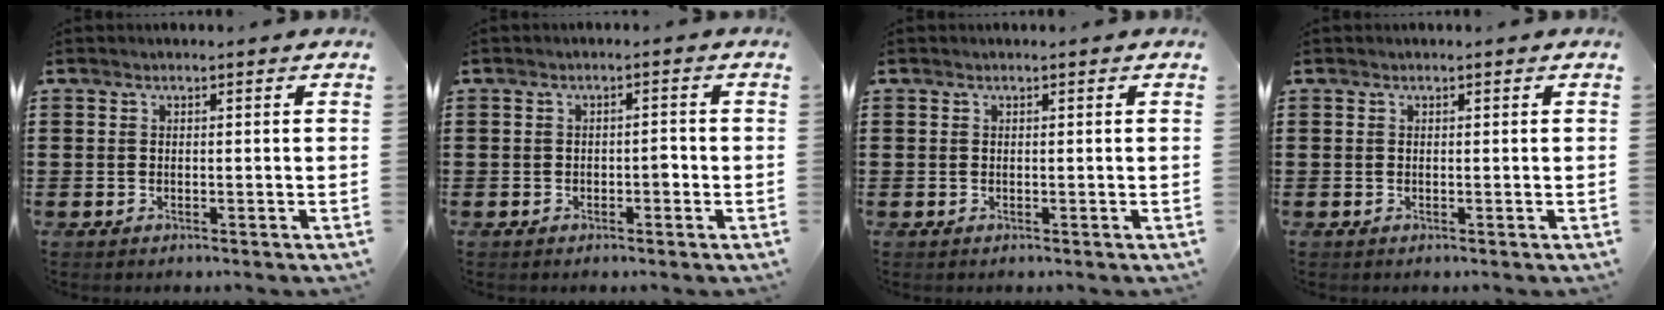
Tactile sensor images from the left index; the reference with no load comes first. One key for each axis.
{"total": 1.4, "fx": -0.5, "fy": 0.6, "fz": 1.1, "tx": -0.025, "ty": 0.003, "tz": -0.013}
{"total": 0.0}
{"total": 0.0}